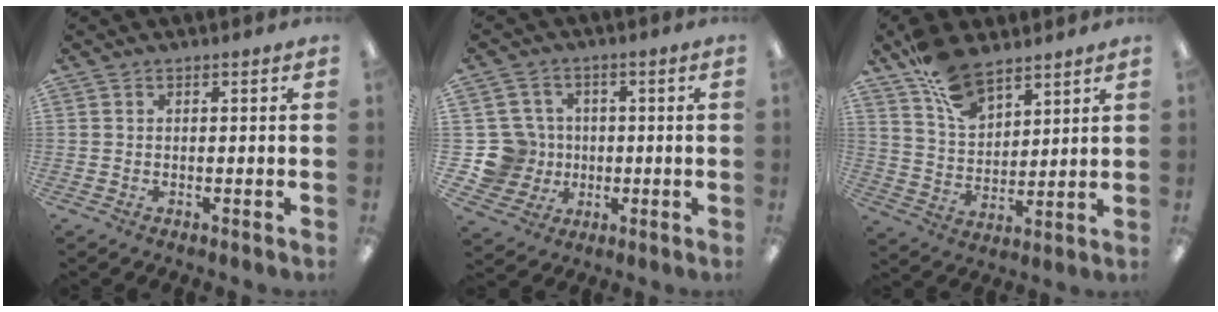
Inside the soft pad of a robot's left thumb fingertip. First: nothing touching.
{"total": 10.6, "force": [-0.3, 10.3, 2.5], "torque": [-0.079, 0.012, 0.003]}
{"total": 12.0, "force": [8.7, 6.0, 5.6], "torque": [-0.110, -0.039, 0.166]}